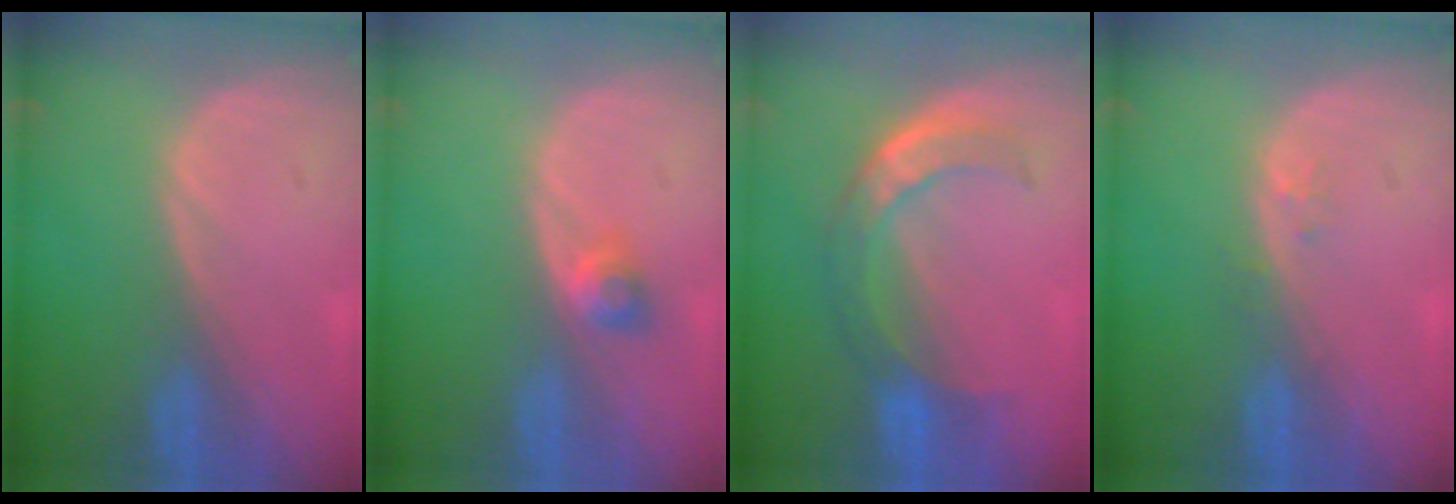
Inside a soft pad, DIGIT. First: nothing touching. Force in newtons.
{"total": 2.6, "press": 2.2, "slide": 1.4}
{"total": 7.9, "press": 6.6, "slide": 4.3}
{"total": 0.9, "press": 0.9, "slide": 0.2}